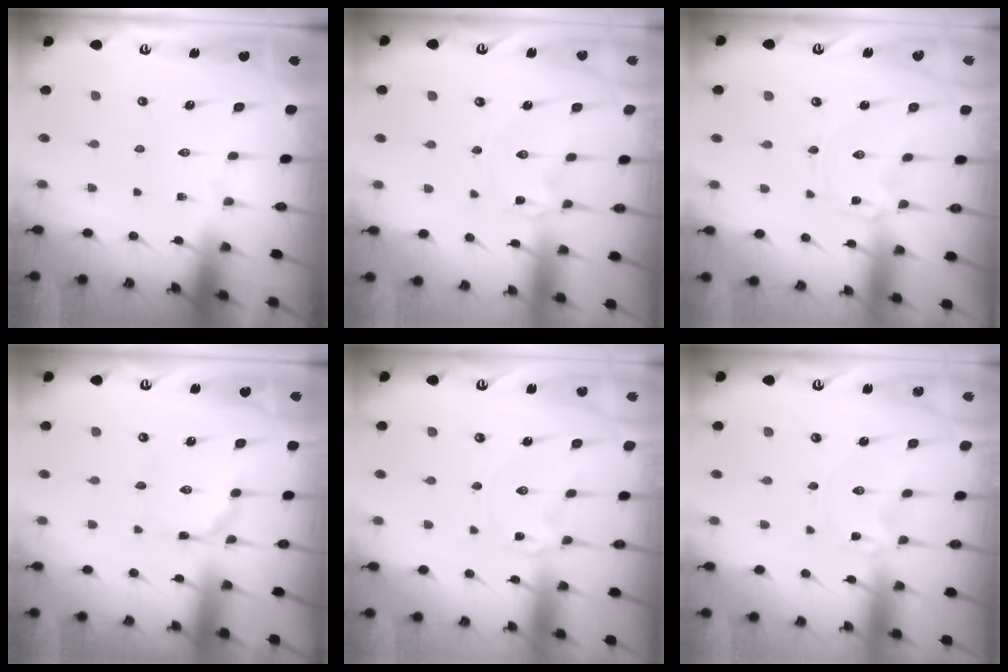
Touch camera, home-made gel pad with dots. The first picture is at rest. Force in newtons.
{"total": 0.0}
{"total": 0.0}
{"total": 2.2, "press": 2.2, "slide": 0.2}
{"total": 2.5, "press": 2.5, "slide": 0.4}
{"total": 0.0}